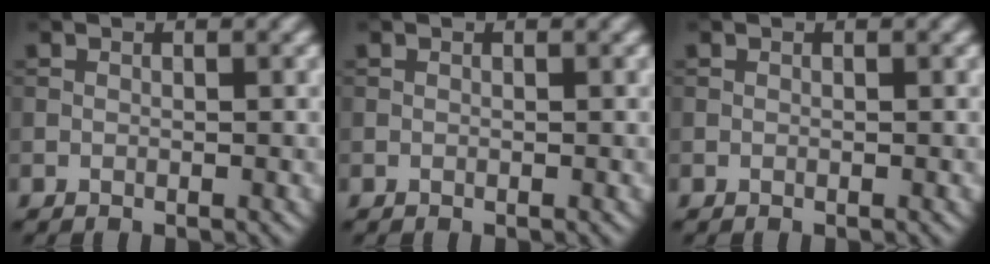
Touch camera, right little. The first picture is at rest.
{"total": 0.0}
{"total": 0.0}